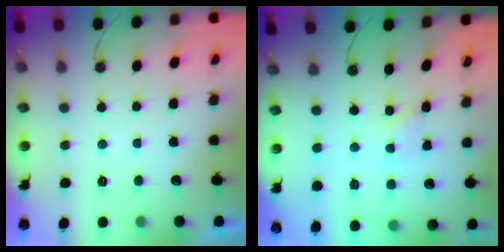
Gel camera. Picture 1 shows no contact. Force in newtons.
{"total": 1.1, "press": 1.1, "slide": 0.2}